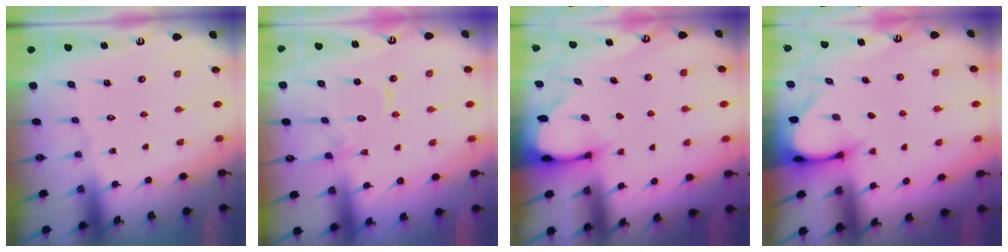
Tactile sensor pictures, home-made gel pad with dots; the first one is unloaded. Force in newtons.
{"total": 12.0, "press": 12.0, "slide": 1.1}
{"total": 2.6, "press": 2.6, "slide": 0.3}
{"total": 3.3, "press": 3.3, "slide": 0.2}